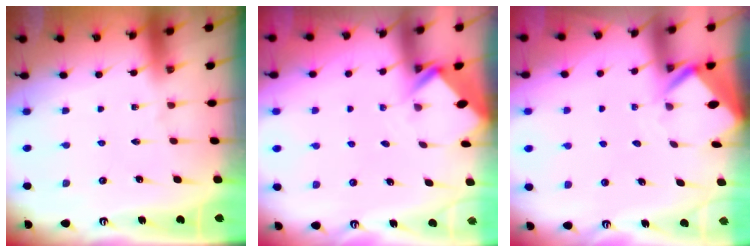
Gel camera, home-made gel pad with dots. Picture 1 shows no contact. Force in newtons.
{"total": 2.7, "press": 2.7, "slide": 0.2}
{"total": 3.4, "press": 3.4, "slide": 0.3}